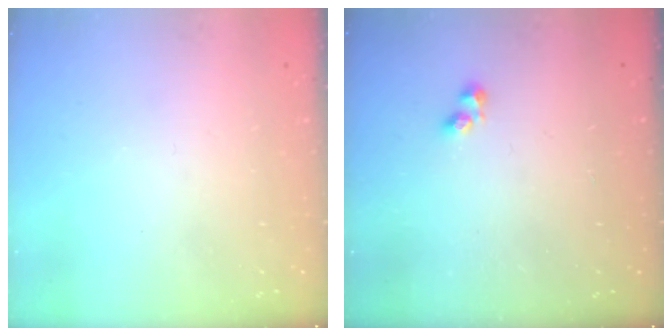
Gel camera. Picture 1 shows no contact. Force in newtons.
{"total": 1.4, "press": 1.2, "slide": 0.7}